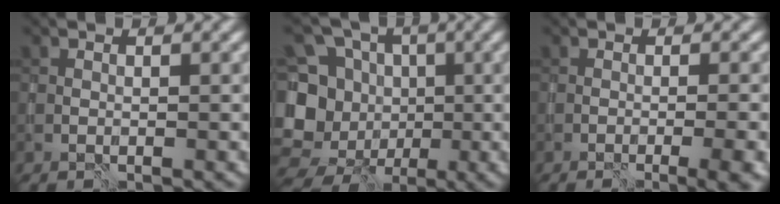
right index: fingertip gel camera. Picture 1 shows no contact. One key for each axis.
{"total": 13.8, "fx": -2.9, "fy": 12.3, "fz": 5.6, "tx": -0.134, "ty": 0.010, "tz": -0.058}
{"total": 4.4, "fx": -1.3, "fy": 1.4, "fz": 4.0, "tx": -0.029, "ty": -0.007, "tz": -0.013}